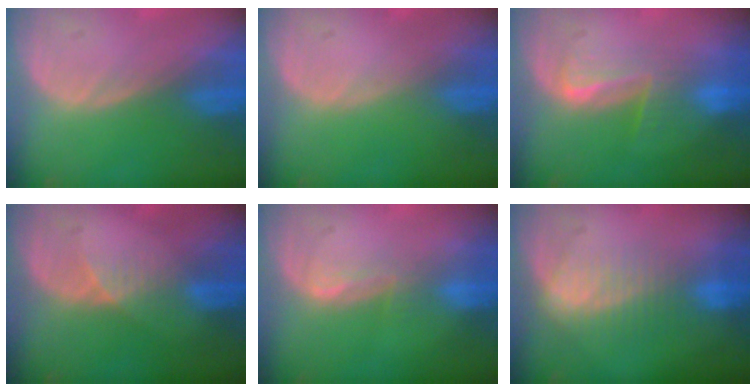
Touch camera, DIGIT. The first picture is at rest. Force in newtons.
{"total": 0.0}
{"total": 4.6, "press": 4.4, "slide": 1.4}
{"total": 3.0, "press": 2.6, "slide": 1.5}
{"total": 2.0, "press": 2.0, "slide": 0.3}
{"total": 7.1, "press": 6.1, "slide": 3.7}